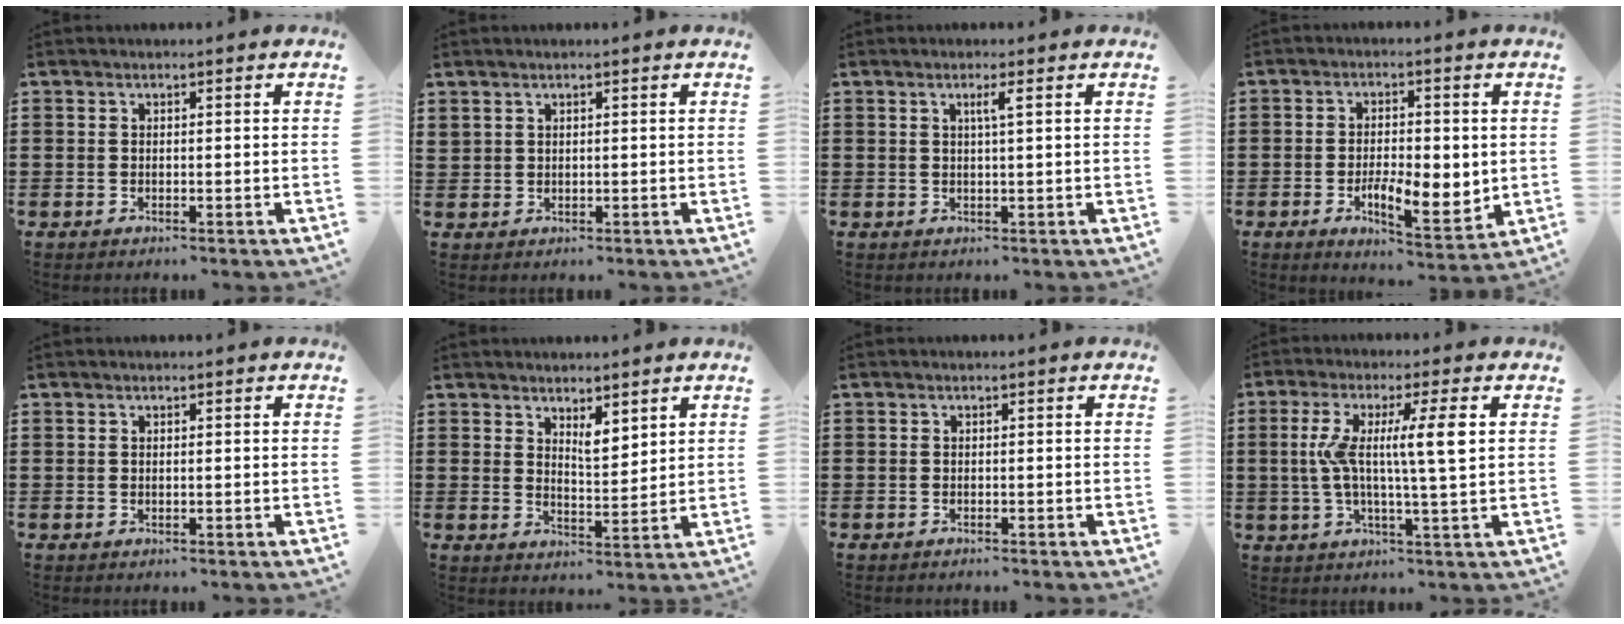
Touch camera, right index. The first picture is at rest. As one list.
[{"total": 1.2, "force": [1.0, 0.5, 0.3], "torque": [-0.009, 0.000, 0.019]}, {"total": 1.8, "force": [0.6, -0.1, 1.7], "torque": [-0.032, 0.000, 0.007]}, {"total": 6.9, "force": [-1.5, 3.0, 6.0], "torque": [-0.108, 0.001, -0.024]}, {"total": 0.0}, {"total": 3.5, "force": [3.1, 0.8, 1.4], "torque": [-0.024, -0.009, 0.054]}, {"total": 0.6, "force": [-0.6, -0.1, 0.1], "torque": [-0.003, -0.004, -0.012]}, {"total": 9.0, "force": [1.4, 0.4, 8.9], "torque": [-0.169, -0.003, 0.016]}]